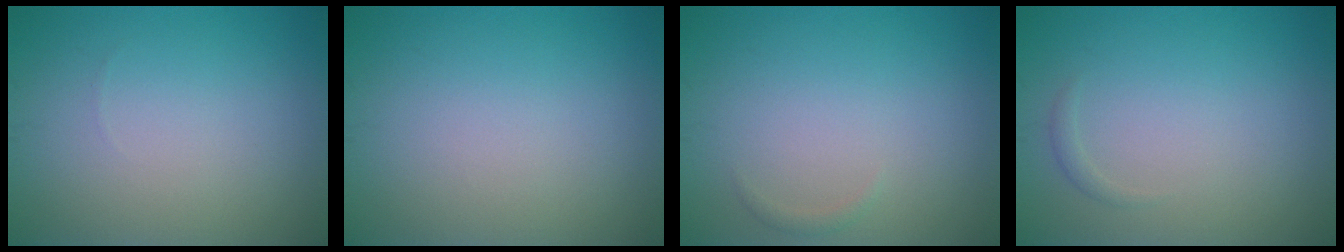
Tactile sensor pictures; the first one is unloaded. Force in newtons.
{"total": 0.0}
{"total": 0.6, "press": 0.6, "slide": 0.0}
{"total": 0.6, "press": 0.6, "slide": 0.0}